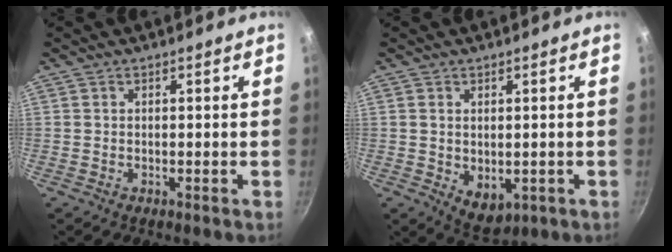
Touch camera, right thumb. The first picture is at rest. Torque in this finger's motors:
{"motor_torque": [-0.49, 0.26, 0.35, 0.37, 0.00]}